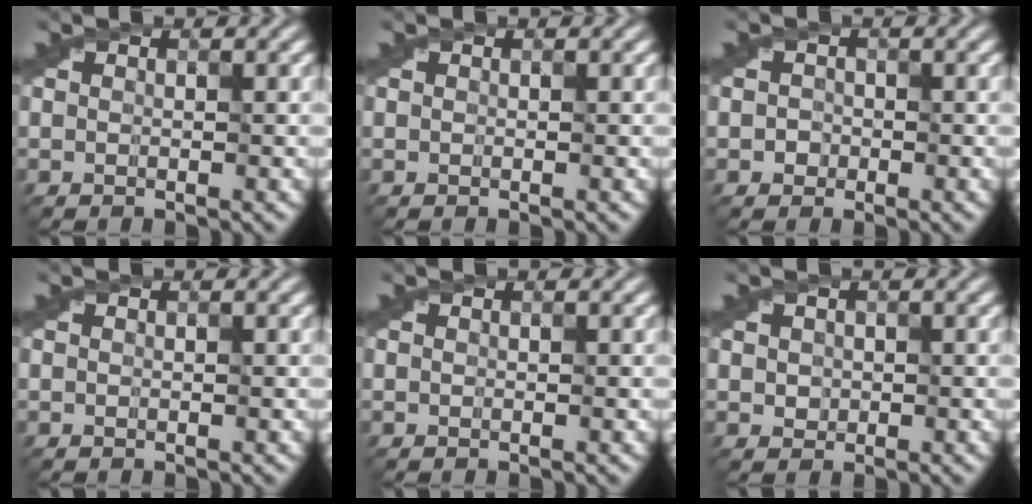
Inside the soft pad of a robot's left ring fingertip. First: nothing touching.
{"total": 0.0}
{"total": 0.9, "force": [-0.2, 0.9, 0.0], "torque": [0.007, 0.001, -0.007]}
{"total": 0.0}
{"total": 0.0}
{"total": 1.3, "force": [0.3, 1.2, 0.3], "torque": [0.003, -0.001, 0.004]}